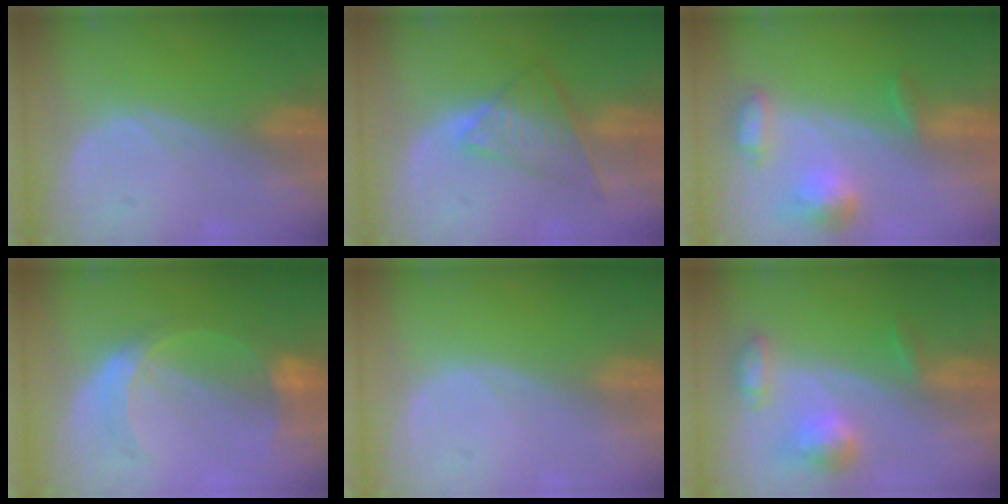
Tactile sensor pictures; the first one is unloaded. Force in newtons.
{"total": 7.2, "press": 6.5, "slide": 3.2}
{"total": 5.9, "press": 5.8, "slide": 1.2}
{"total": 6.3, "press": 5.6, "slide": 3.0}
{"total": 0.0}
{"total": 5.8, "press": 5.4, "slide": 2.3}